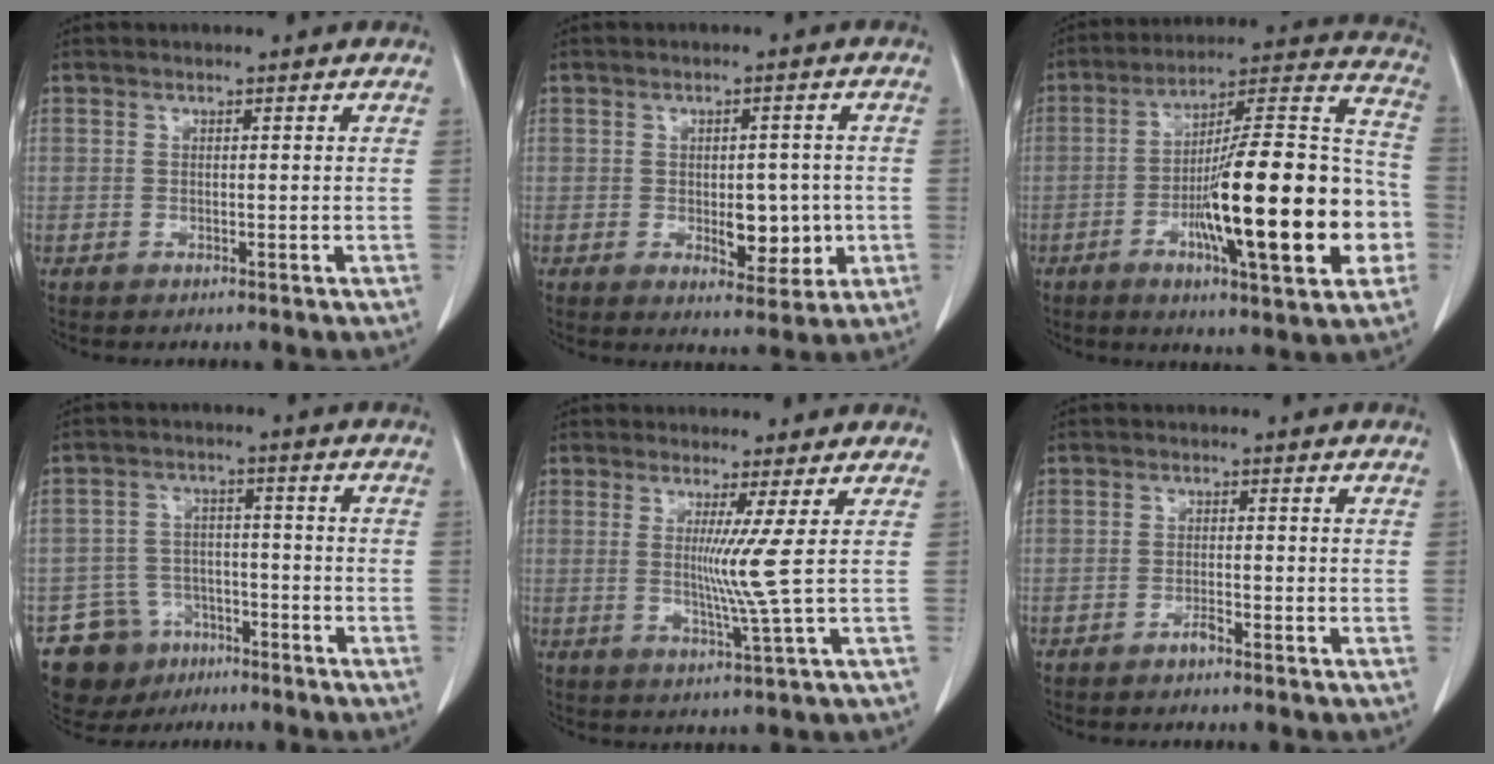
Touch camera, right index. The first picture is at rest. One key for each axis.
{"total": 6.2, "fx": -1.1, "fy": 3.2, "fz": 5.3, "tx": -0.060, "ty": -0.001, "tz": -0.006}
{"total": 24.5, "fx": -6.3, "fy": 3.5, "fz": 23.4, "tx": -0.318, "ty": 0.009, "tz": -0.095}
{"total": 9.1, "fx": -5.9, "fy": 6.8, "fz": 1.0, "tx": -0.022, "ty": 0.028, "tz": -0.091}
{"total": 5.2, "fx": 0.7, "fy": -2.3, "fz": 4.6, "tx": -0.088, "ty": -0.021, "tz": 0.020}
{"total": 1.4, "fx": -1.2, "fy": 0.0, "fz": 0.7, "tx": -0.015, "ty": 0.001, "tz": -0.021}